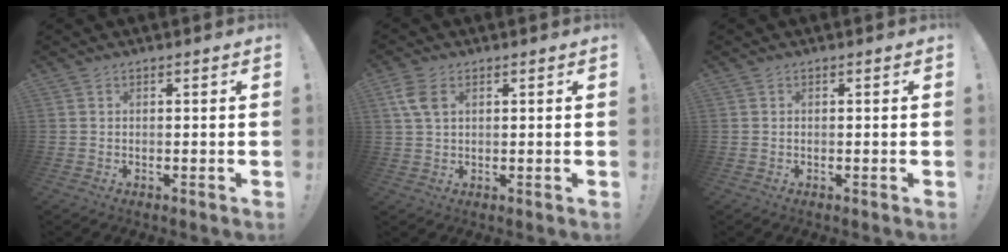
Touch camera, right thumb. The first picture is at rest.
{"total": 5.8, "force": [2.1, 3.4, 4.2], "torque": [-0.087, -0.002, 0.037]}
{"total": 0.0}